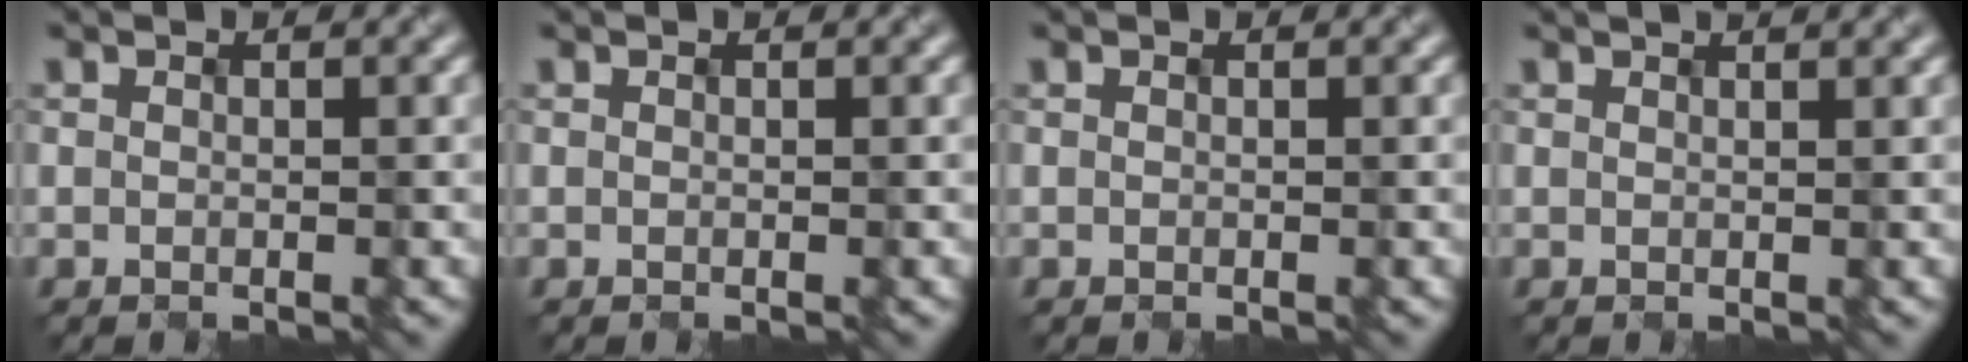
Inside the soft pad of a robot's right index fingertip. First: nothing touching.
{"total": 0.0}
{"total": 0.0}
{"total": 4.1, "force": [2.9, 1.8, 2.2], "torque": [-0.007, 0.042, 0.013]}